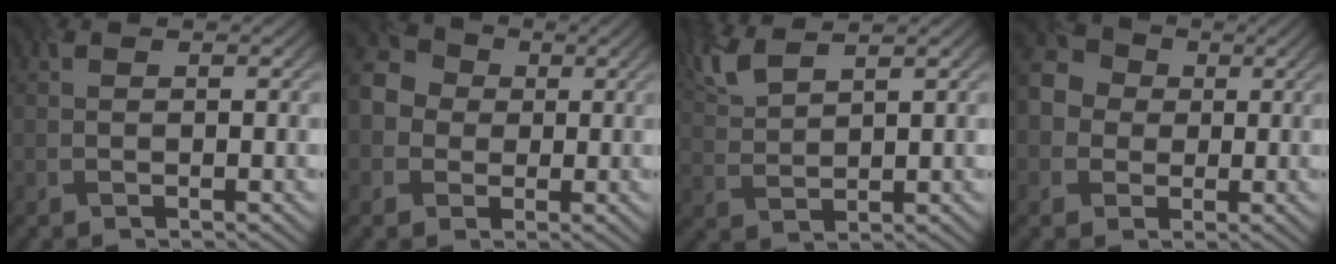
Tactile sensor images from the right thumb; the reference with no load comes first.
{"total": 6.1, "force": [-0.5, 5.7, 2.1], "torque": [-0.064, 0.002, -0.028]}
{"total": 4.3, "force": [3.5, 0.7, 2.5], "torque": [-0.073, 0.007, 0.079]}
{"total": 6.1, "force": [-0.3, 5.7, 2.2], "torque": [-0.066, 0.003, -0.024]}